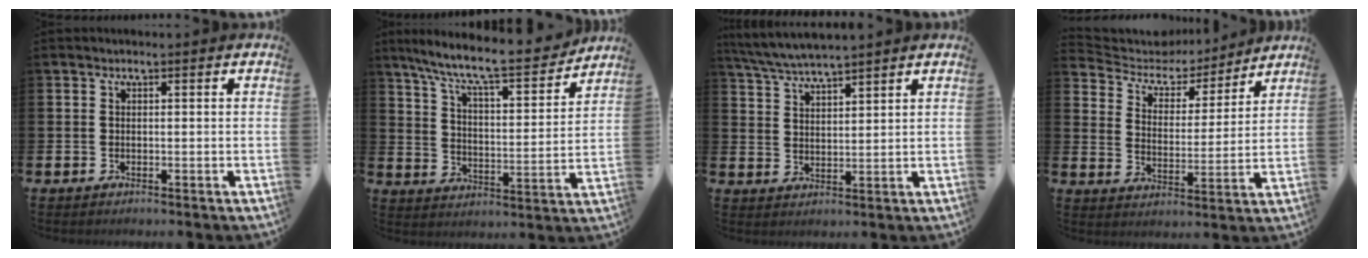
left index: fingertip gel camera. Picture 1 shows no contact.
{"total": 9.9, "force": [8.9, 1.0, 4.2], "torque": [-0.111, -0.065, 0.149]}
{"total": 4.9, "force": [4.8, 0.1, 1.0], "torque": [-0.040, -0.024, 0.087]}
{"total": 5.0, "force": [4.4, 2.4, 0.5], "torque": [-0.043, -0.037, 0.070]}